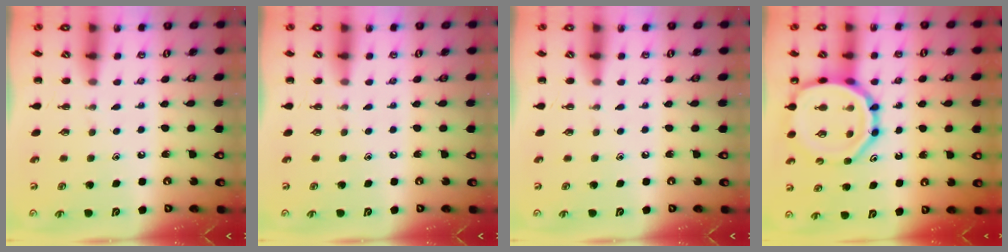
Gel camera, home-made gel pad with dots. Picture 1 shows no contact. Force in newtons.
{"total": 0.0}
{"total": 0.0}
{"total": 17.6, "press": 17.3, "slide": 3.1}